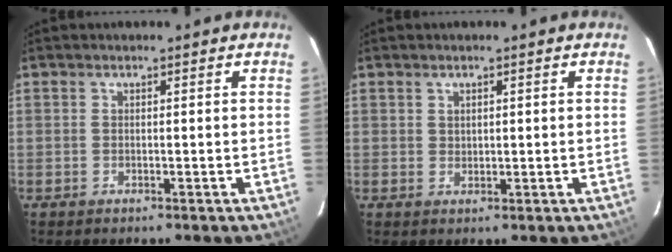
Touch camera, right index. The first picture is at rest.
{"total": 1.2, "force": [0.7, 0.8, 0.3], "torque": [-0.002, 0.003, 0.014]}